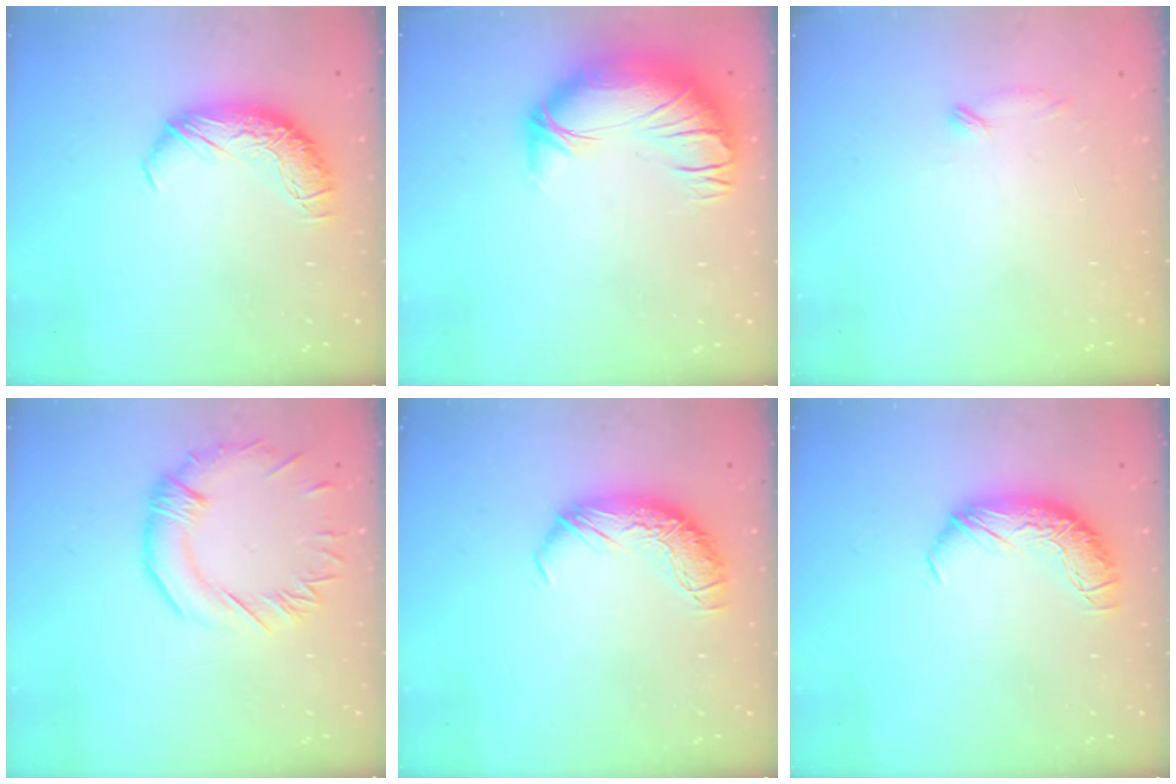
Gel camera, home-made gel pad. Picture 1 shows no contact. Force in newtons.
{"total": 3.6, "press": 2.0, "slide": 3.1}
{"total": 6.9, "press": 6.8, "slide": 0.8}
{"total": 2.0, "press": 1.8, "slide": 1.0}
{"total": 0.0}
{"total": 0.0}